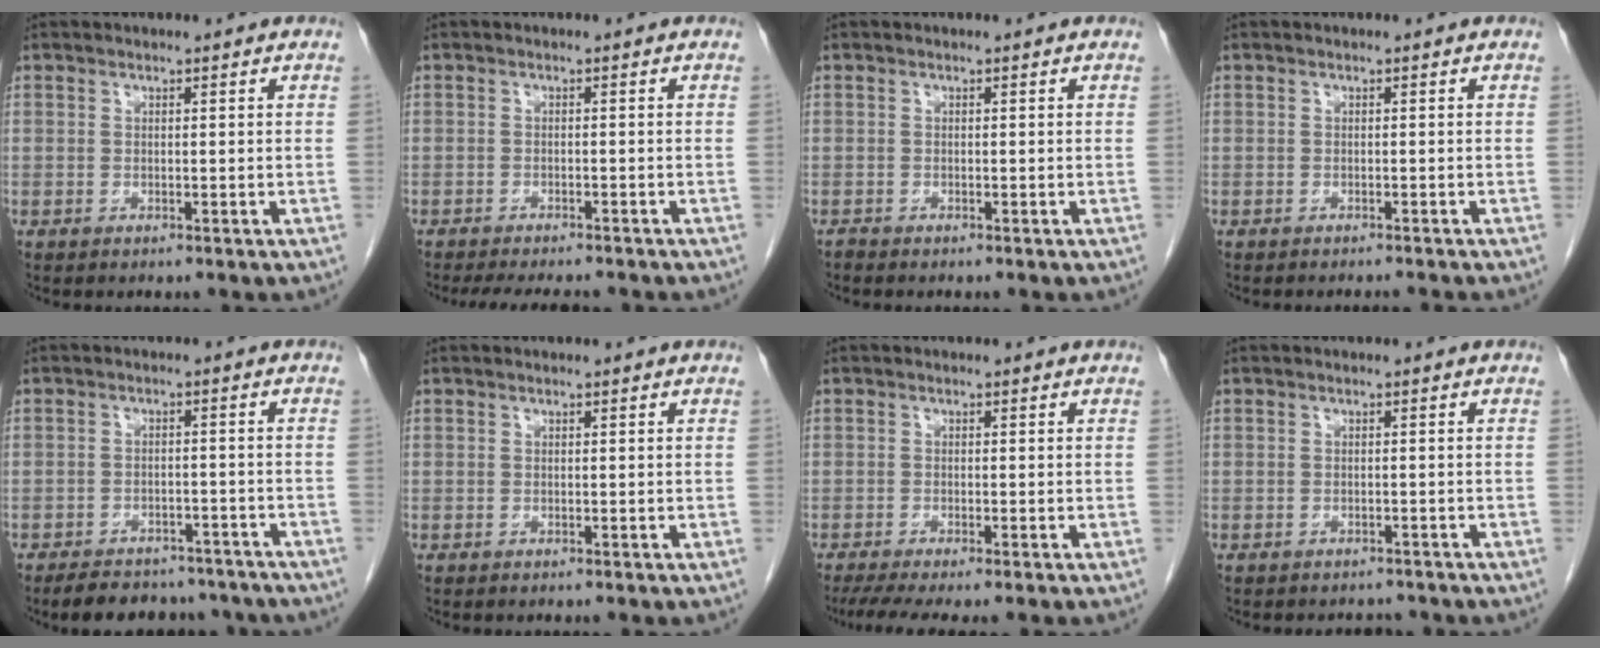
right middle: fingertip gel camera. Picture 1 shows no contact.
{"total": 8.2, "force": [-7.3, 1.8, 3.5], "torque": [-0.047, -0.010, -0.099]}
{"total": 0.6, "force": [0.6, 0.1, 0.0], "torque": [-0.004, -0.002, 0.008]}
{"total": 1.8, "force": [-1.7, -0.5, 0.2], "torque": [0.000, -0.003, -0.021]}
{"total": 12.5, "force": [-10.8, 4.9, 4.0], "torque": [-0.055, 0.008, -0.130]}
{"total": 1.0, "force": [1.0, 0.1, 0.0], "torque": [0.001, 0.001, 0.019]}
{"total": 5.9, "force": [-4.6, 0.4, 3.7], "torque": [-0.055, -0.014, -0.077]}
{"total": 3.3, "force": [-3.0, 1.3, 0.3], "torque": [-0.002, -0.002, -0.040]}